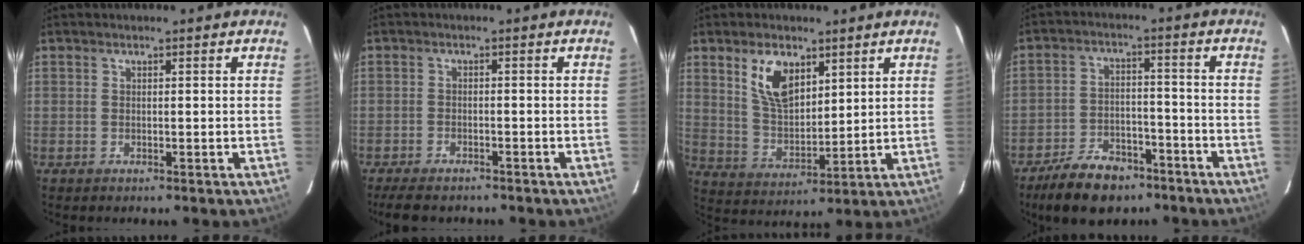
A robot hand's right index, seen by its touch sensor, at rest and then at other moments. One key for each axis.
{"total": 6.0, "fx": -5.2, "fy": 1.9, "fz": 2.4, "tx": -0.063, "ty": -0.014, "tz": -0.085}
{"total": 9.7, "fx": 5.0, "fy": 5.2, "fz": 6.5, "tx": -0.120, "ty": 0.006, "tz": 0.107}
{"total": 12.0, "fx": -9.0, "fy": 5.7, "fz": 5.6, "tx": -0.126, "ty": 0.008, "tz": -0.138}